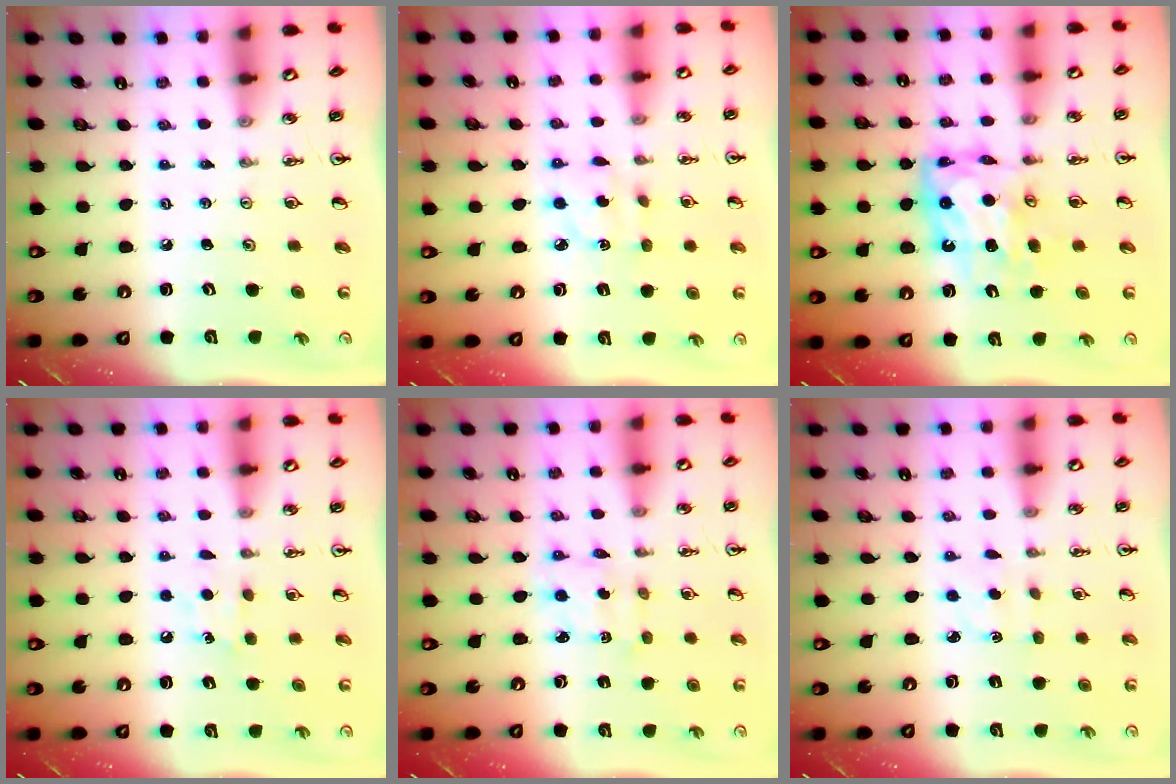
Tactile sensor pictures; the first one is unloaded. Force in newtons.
{"total": 4.2, "press": 4.2, "slide": 0.3}
{"total": 10.8, "press": 10.7, "slide": 0.9}
{"total": 5.6, "press": 5.6, "slide": 0.7}
{"total": 2.1, "press": 2.0, "slide": 0.8}
{"total": 1.6, "press": 1.5, "slide": 0.5}